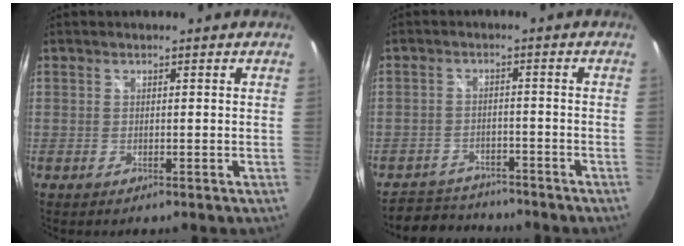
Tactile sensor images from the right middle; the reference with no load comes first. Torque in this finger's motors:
{"motor_torque": [0.06, -0.45, -0.19, -0.05]}